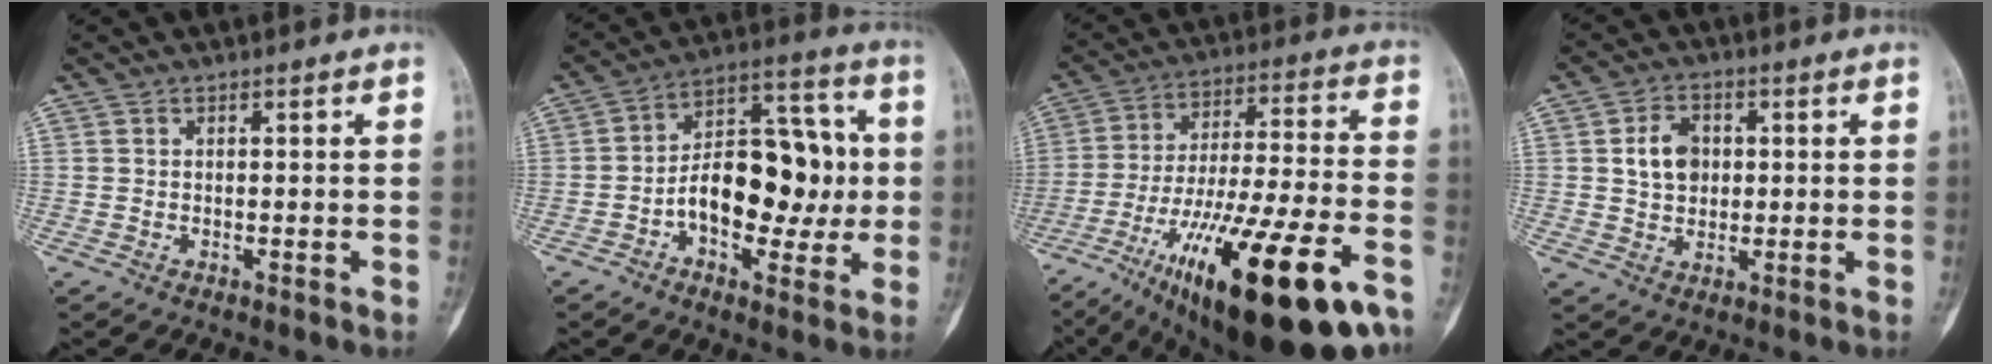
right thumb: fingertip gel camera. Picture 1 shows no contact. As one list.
[{"total": 17.2, "force": [-1.9, 10.3, 13.6], "torque": [-0.168, 0.043, -0.033]}, {"total": 30.1, "force": [-15.8, 7.3, 24.5], "torque": [-0.374, 0.040, -0.249]}, {"total": 6.7, "force": [1.1, 5.1, 4.2], "torque": [-0.054, 0.000, 0.017]}]